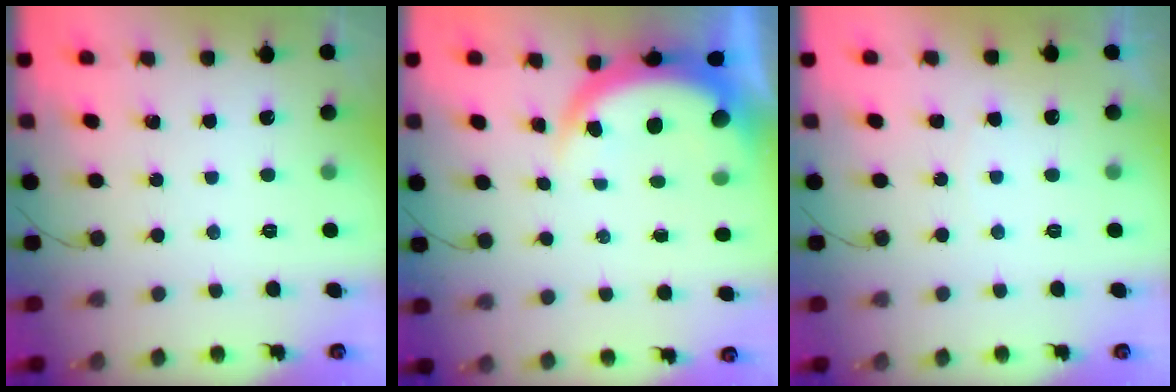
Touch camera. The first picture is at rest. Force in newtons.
{"total": 5.2, "press": 5.1, "slide": 0.8}
{"total": 3.9, "press": 3.9, "slide": 0.4}